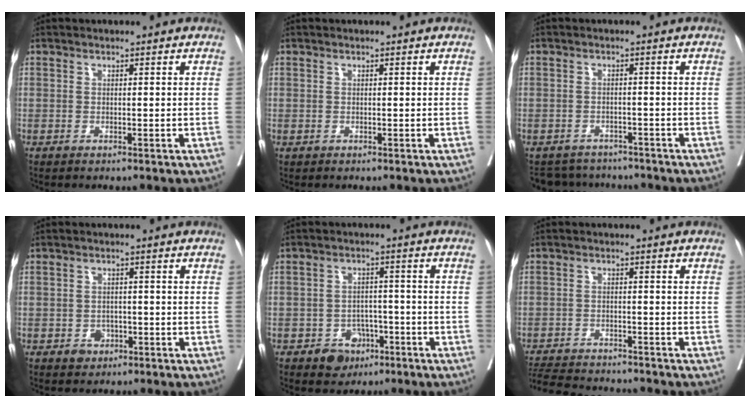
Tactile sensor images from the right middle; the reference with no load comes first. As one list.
[{"total": 0.0}, {"total": 5.7, "force": [-5.5, 1.7, -0.2], "torque": [0.008, 0.011, -0.076]}, {"total": 2.6, "force": [-1.3, 2.1, 1.0], "torque": [-0.008, 0.006, -0.015]}, {"total": 5.0, "force": [-2.8, 3.8, 1.6], "torque": [-0.016, 0.011, -0.035]}, {"total": 10.1, "force": [-9.5, 1.4, 2.9], "torque": [-0.049, -0.004, -0.145]}]